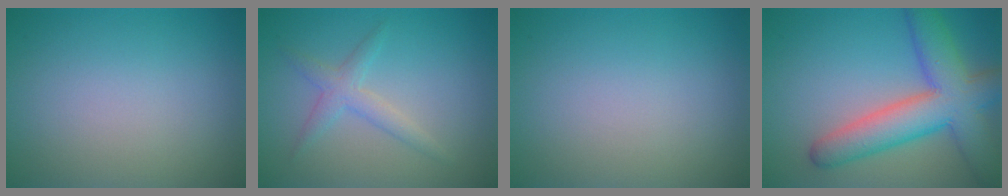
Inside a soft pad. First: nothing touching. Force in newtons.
{"total": 2.1, "press": 2.1, "slide": 0.1}
{"total": 0.0}
{"total": 8.5, "press": 8.5, "slide": 0.4}